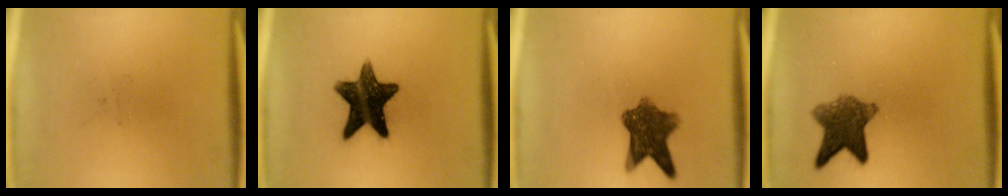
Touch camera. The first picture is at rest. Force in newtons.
{"total": 13.7}
{"total": 8.1}
{"total": 7.8}